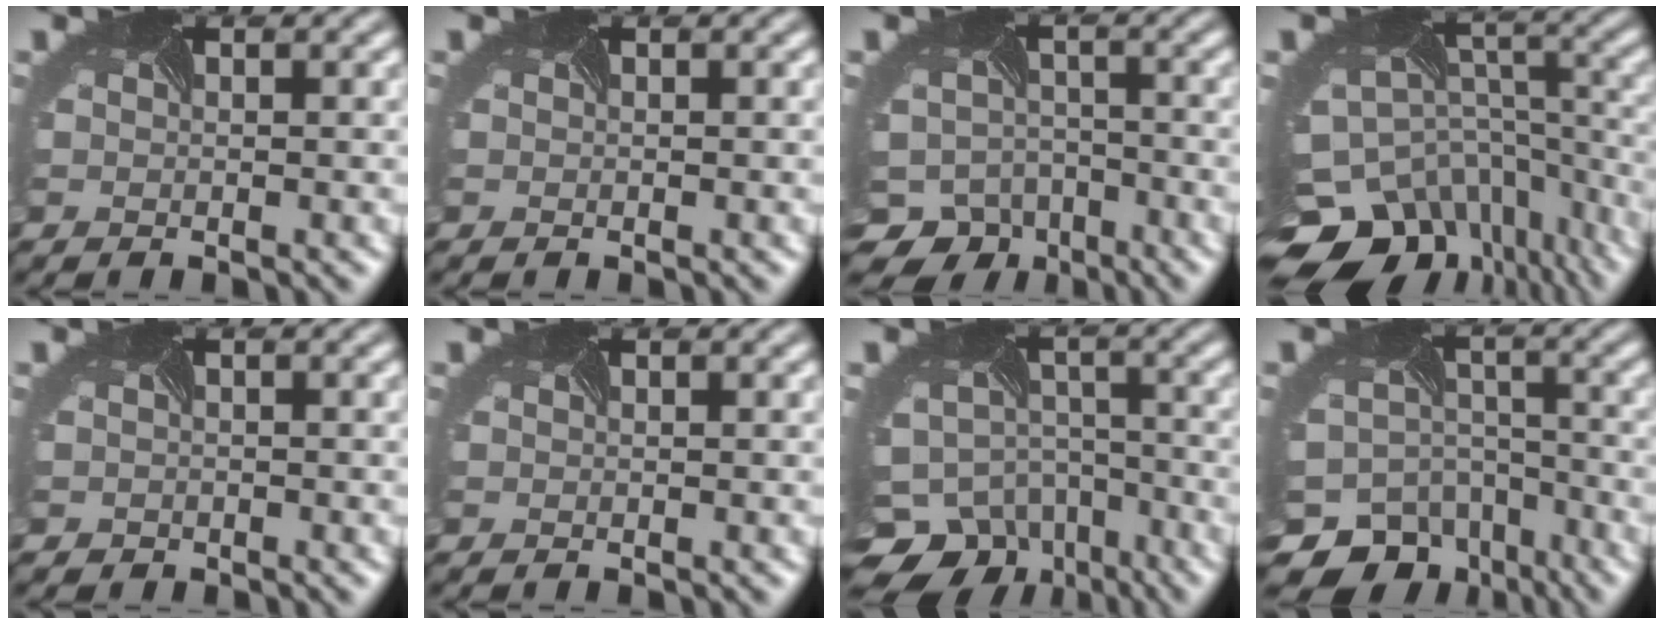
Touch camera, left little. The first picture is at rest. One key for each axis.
{"total": 0.0}
{"total": 8.4, "fx": -6.6, "fy": 5.0, "fz": 1.2, "tx": -0.025, "ty": -0.021, "tz": -0.094}
{"total": 15.2, "fx": -11.6, "fy": 8.7, "fz": 4.4, "tx": -0.107, "ty": -0.053, "tz": -0.137}
{"total": 1.0, "fx": -0.7, "fy": 0.7, "fz": -0.4, "tx": 0.006, "ty": -0.014, "tz": -0.012}
{"total": 0.0}
{"total": 11.1, "fx": -8.8, "fy": 6.4, "fz": 2.6, "tx": -0.058, "ty": -0.028, "tz": -0.111}
{"total": 10.0, "fx": -8.0, "fy": 5.8, "fz": 1.6, "tx": -0.029, "ty": -0.020, "tz": -0.113}